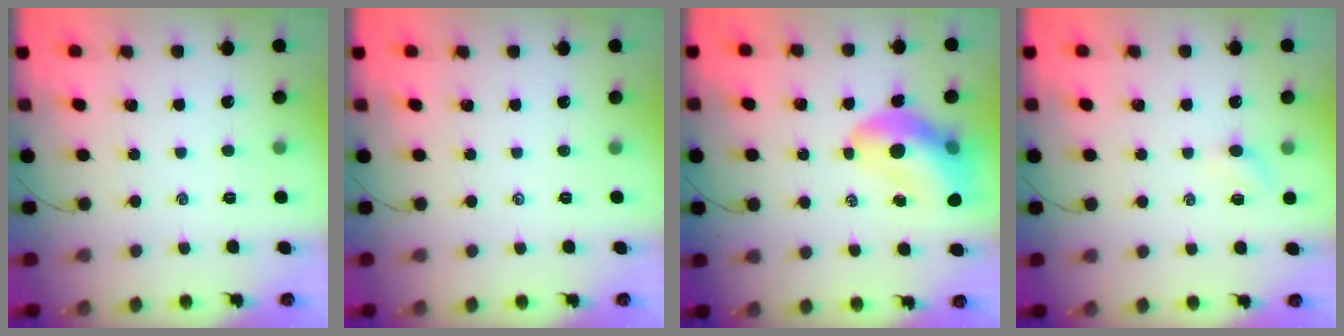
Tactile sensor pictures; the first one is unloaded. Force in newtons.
{"total": 0.0}
{"total": 13.4, "press": 12.9, "slide": 3.8}
{"total": 2.3, "press": 2.2, "slide": 0.8}